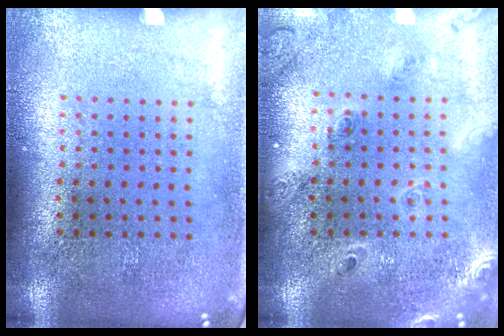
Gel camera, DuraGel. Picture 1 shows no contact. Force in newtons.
{"total": 1.7, "press": 1.6, "slide": 0.6}